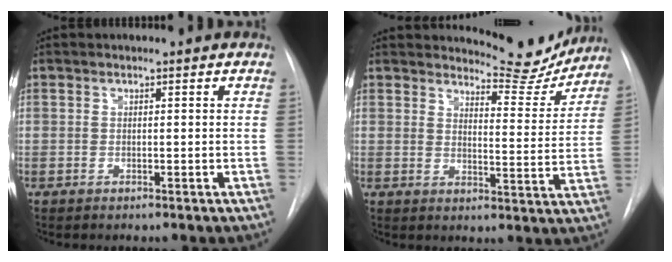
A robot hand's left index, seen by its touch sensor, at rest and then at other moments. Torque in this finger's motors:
{"motor_torque": [-0.82, -0.33, -0.22, -0.01]}